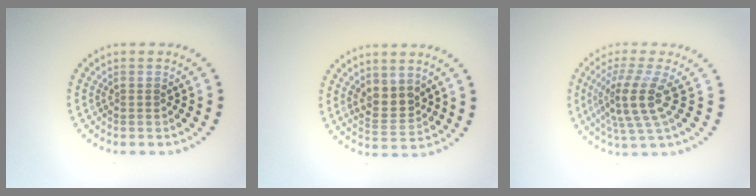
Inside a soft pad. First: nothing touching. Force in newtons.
{"total": 2.9, "press": 2.7, "slide": 1.1}
{"total": 4.3, "press": 3.2, "slide": 2.9}